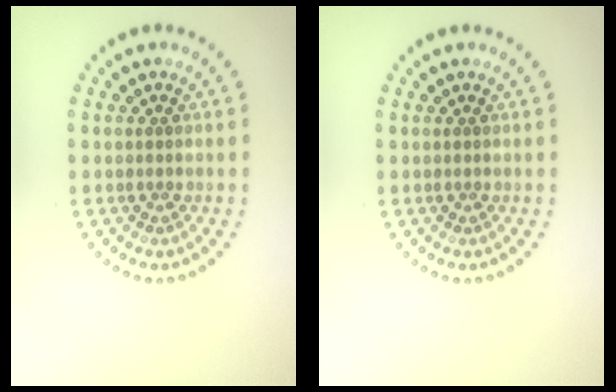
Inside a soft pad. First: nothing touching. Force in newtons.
{"total": 0.0}